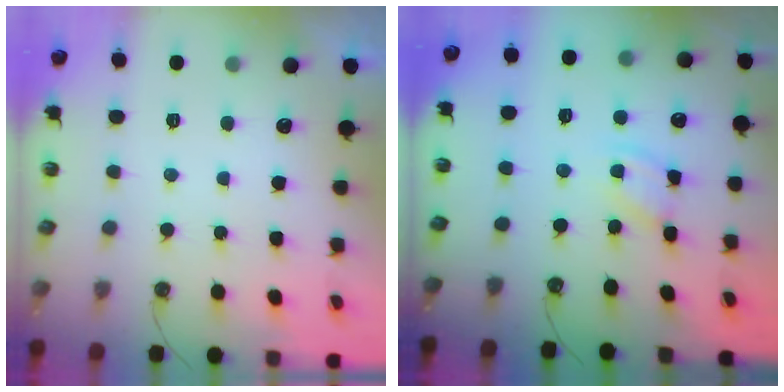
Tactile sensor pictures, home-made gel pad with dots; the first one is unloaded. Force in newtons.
{"total": 3.4, "press": 3.4, "slide": 0.2}